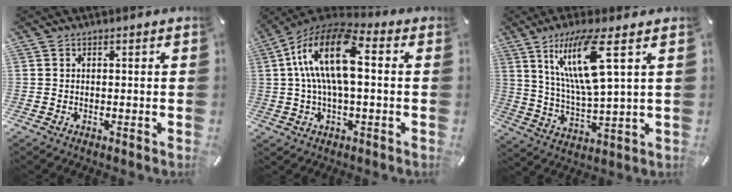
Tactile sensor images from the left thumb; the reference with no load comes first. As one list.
[{"total": 16.4, "force": [2.8, 7.5, 14.3], "torque": [-0.293, 0.004, 0.048]}, {"total": 15.4, "force": [6.8, 2.8, 13.6], "torque": [-0.288, -0.013, 0.103]}]